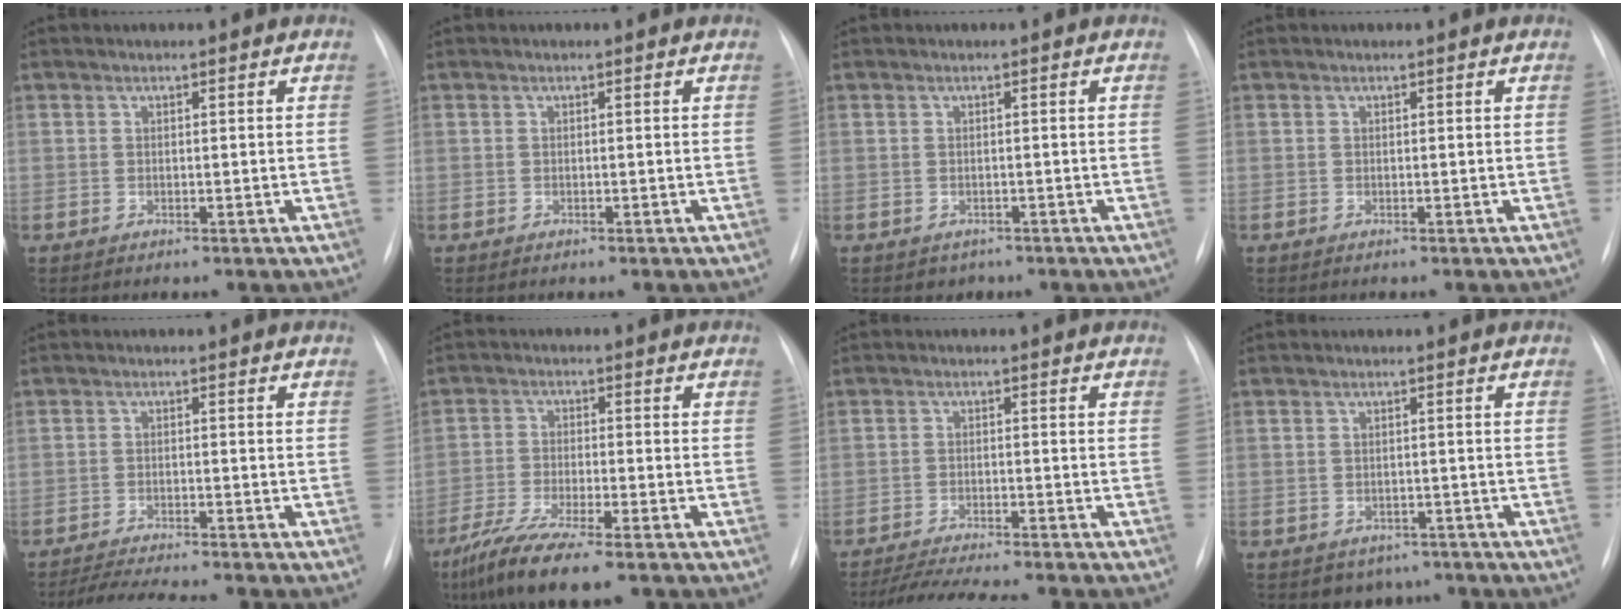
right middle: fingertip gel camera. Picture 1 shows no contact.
{"total": 0.0}
{"total": 1.8, "force": [-1.1, 1.4, 0.1], "torque": [-0.004, 0.004, -0.010]}
{"total": 0.0}
{"total": 7.7, "force": [-6.9, 0.4, 3.4], "torque": [-0.055, -0.015, -0.107]}
{"total": 10.3, "force": [-7.4, 1.1, 7.1], "torque": [-0.131, -0.027, -0.127]}
{"total": 9.8, "force": [-8.7, 0.5, 4.5], "torque": [-0.068, -0.013, -0.134]}
{"total": 4.0, "force": [-2.9, 2.7, 0.5], "torque": [0.002, 0.011, -0.034]}